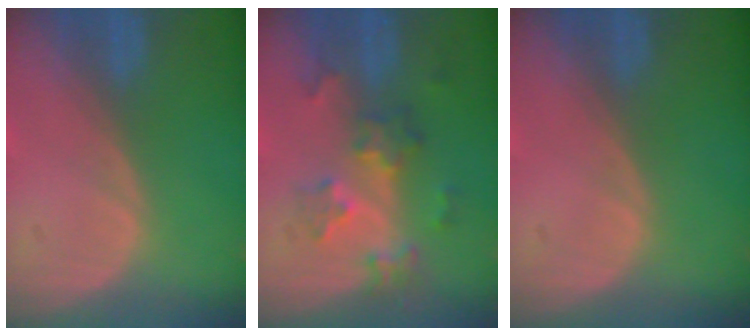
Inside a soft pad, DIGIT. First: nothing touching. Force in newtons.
{"total": 6.5, "press": 5.8, "slide": 2.9}
{"total": 0.0}